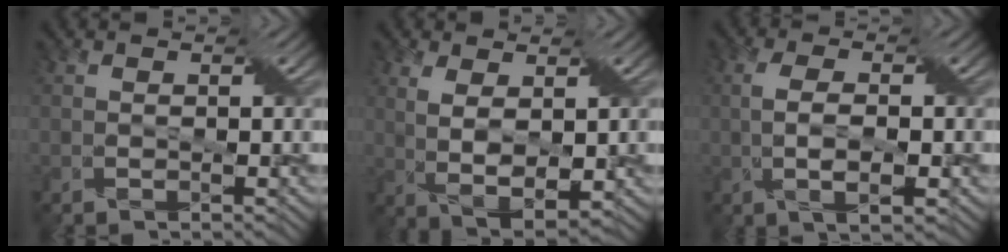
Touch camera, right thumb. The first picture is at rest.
{"total": 4.6, "force": [1.4, 1.9, 3.9], "torque": [-0.092, -0.003, 0.029]}
{"total": 3.7, "force": [-0.2, 1.1, 3.5], "torque": [-0.079, -0.002, -0.006]}